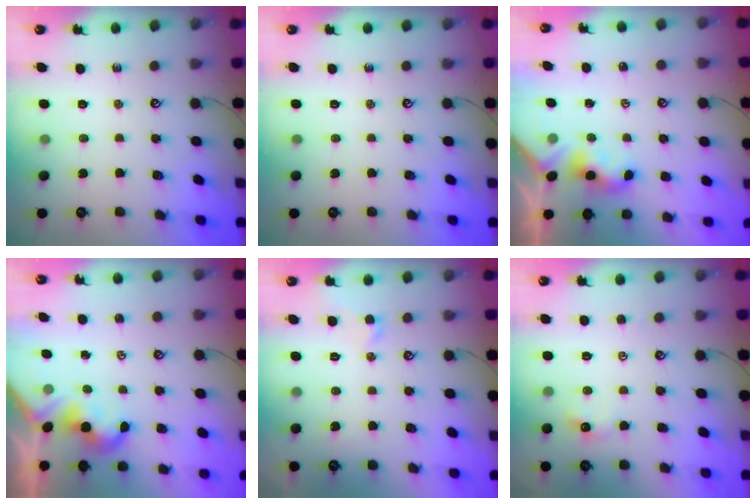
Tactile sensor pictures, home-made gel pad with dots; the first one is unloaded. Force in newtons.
{"total": 0.0}
{"total": 2.4, "press": 2.4, "slide": 0.2}
{"total": 2.1, "press": 2.1, "slide": 0.4}
{"total": 0.9, "press": 0.7, "slide": 0.6}
{"total": 0.7, "press": 0.6, "slide": 0.4}